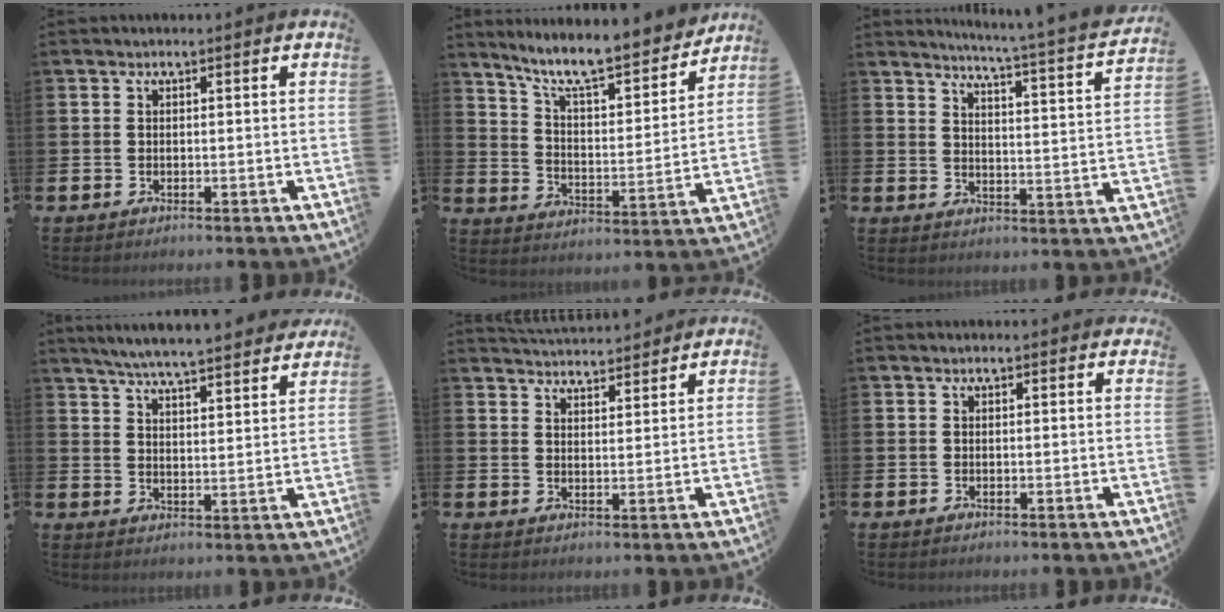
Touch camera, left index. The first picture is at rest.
{"total": 9.5, "force": [8.7, 1.4, 3.8], "torque": [-0.098, -0.065, 0.145]}
{"total": 4.4, "force": [3.9, -0.8, 1.7], "torque": [-0.039, -0.045, 0.056]}
{"total": 6.2, "force": [6.0, 0.0, 1.3], "torque": [-0.044, -0.043, 0.105]}
{"total": 4.4, "force": [4.4, 0.4, -0.2], "torque": [-0.008, -0.026, 0.081]}
{"total": 0.5, "force": [0.5, 0.1, 0.2], "torque": [0.004, -0.001, 0.007]}